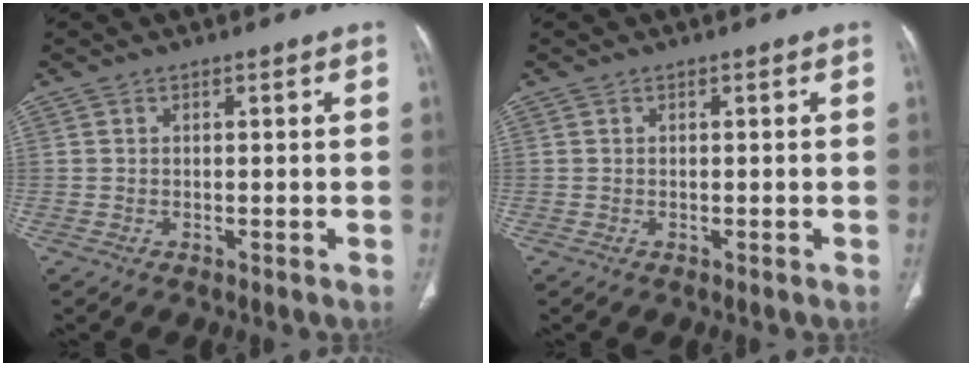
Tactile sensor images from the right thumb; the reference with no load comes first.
{"total": 0.0}